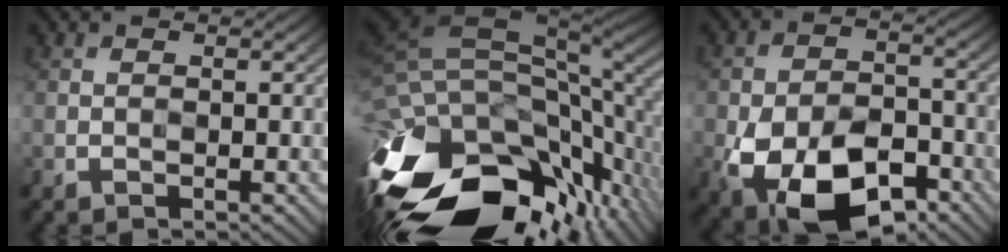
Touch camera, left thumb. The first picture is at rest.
{"total": 19.2, "force": [-7.4, 11.8, 13.1], "torque": [-0.262, -0.012, -0.083]}
{"total": 14.9, "force": [-7.2, 8.4, 10.0], "torque": [-0.200, -0.040, -0.121]}